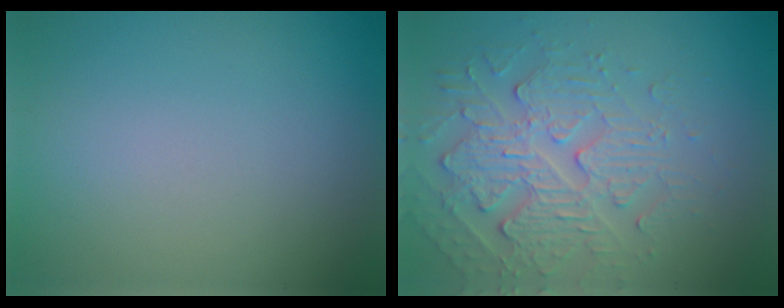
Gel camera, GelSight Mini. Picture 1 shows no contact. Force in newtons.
{"total": 4.4, "press": 3.9, "slide": 2.1}